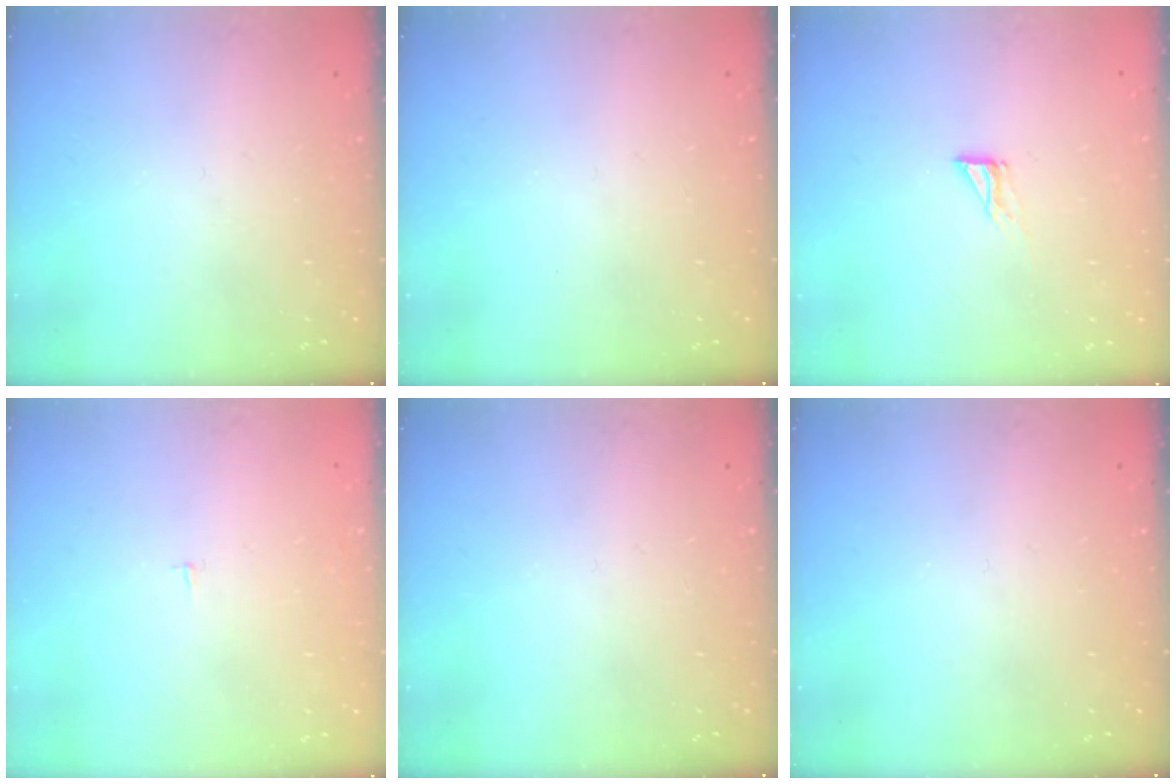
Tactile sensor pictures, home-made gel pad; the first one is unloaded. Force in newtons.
{"total": 0.0}
{"total": 3.6, "press": 3.6, "slide": 0.3}
{"total": 1.2, "press": 1.2, "slide": 0.1}
{"total": 0.0}
{"total": 0.0}